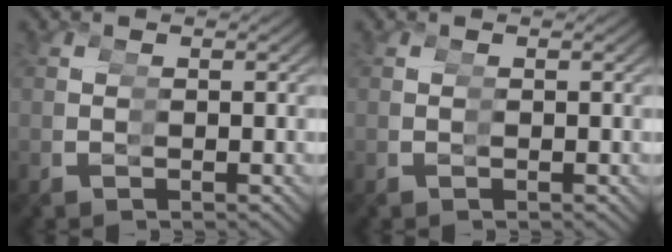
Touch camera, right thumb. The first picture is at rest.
{"total": 0.0}